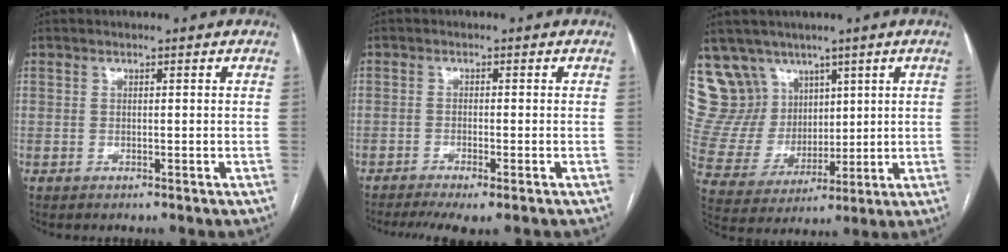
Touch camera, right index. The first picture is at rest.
{"total": 6.7, "force": [-4.9, 0.7, 4.5], "torque": [-0.069, -0.011, -0.076]}
{"total": 12.9, "force": [8.9, 9.2, 2.0], "torque": [-0.057, 0.046, 0.190]}